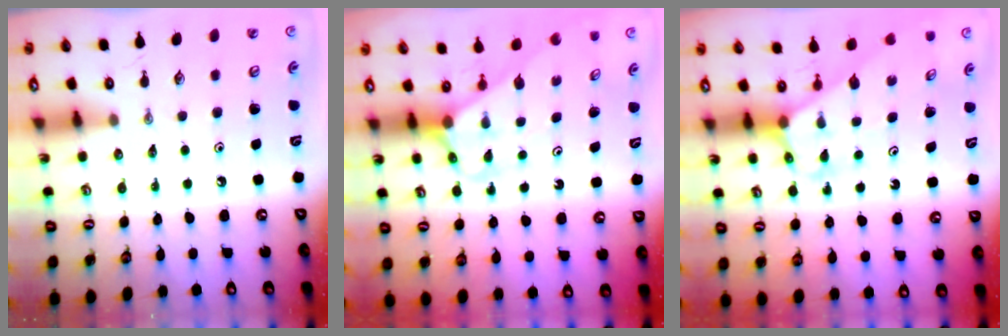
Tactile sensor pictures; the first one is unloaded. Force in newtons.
{"total": 2.9, "press": 2.9, "slide": 0.2}
{"total": 3.2, "press": 3.2, "slide": 0.2}